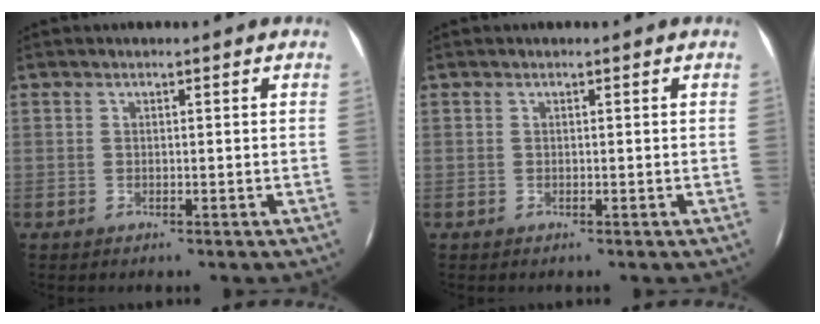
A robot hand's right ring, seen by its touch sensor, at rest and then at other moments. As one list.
[{"total": 0.0}]